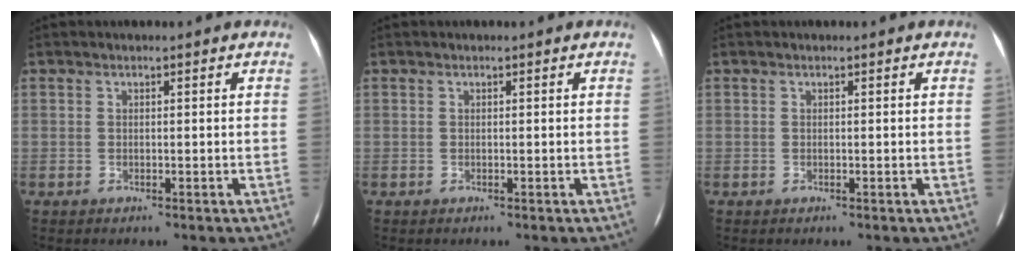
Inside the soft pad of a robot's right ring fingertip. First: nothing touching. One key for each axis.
{"total": 0.0}
{"total": 0.0}